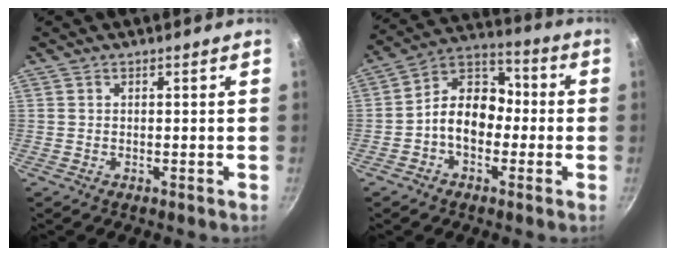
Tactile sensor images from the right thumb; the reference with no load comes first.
{"total": 11.2, "force": [-2.0, 8.2, 7.3], "torque": [-0.072, 0.044, -0.055]}